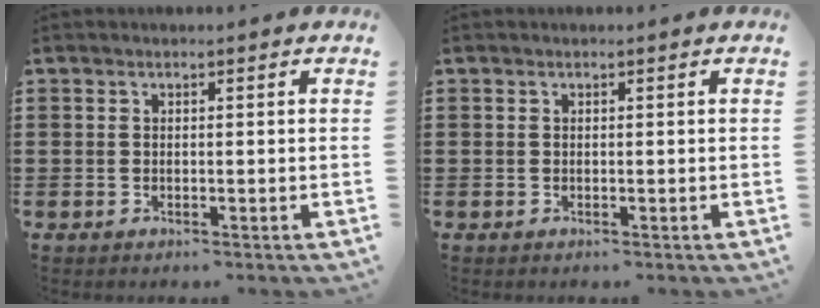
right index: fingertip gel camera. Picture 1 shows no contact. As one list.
[{"total": 0.0}]